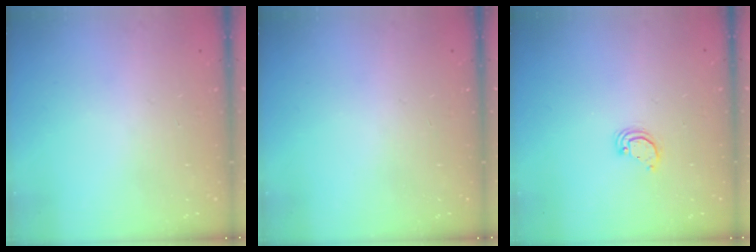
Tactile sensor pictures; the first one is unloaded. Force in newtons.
{"total": 0.0}
{"total": 3.5, "press": 3.5, "slide": 0.3}